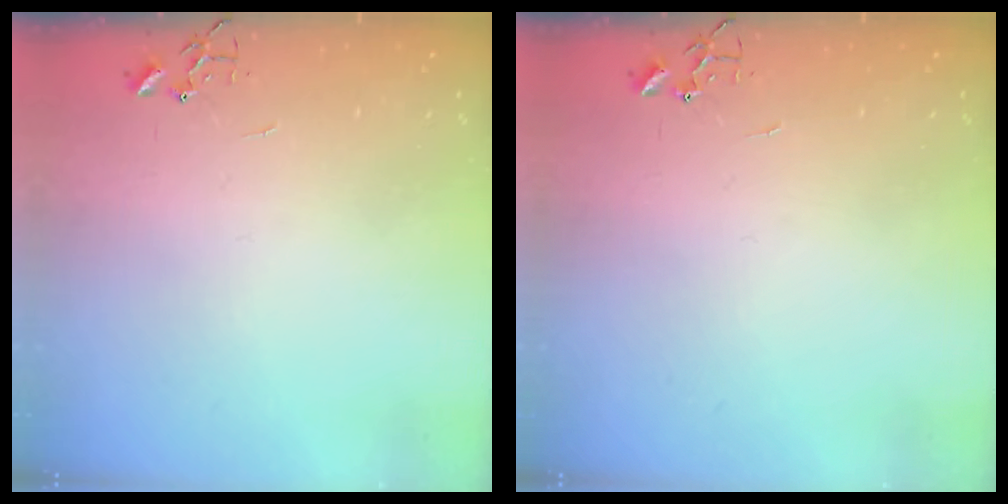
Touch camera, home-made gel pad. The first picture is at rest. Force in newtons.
{"total": 0.0}